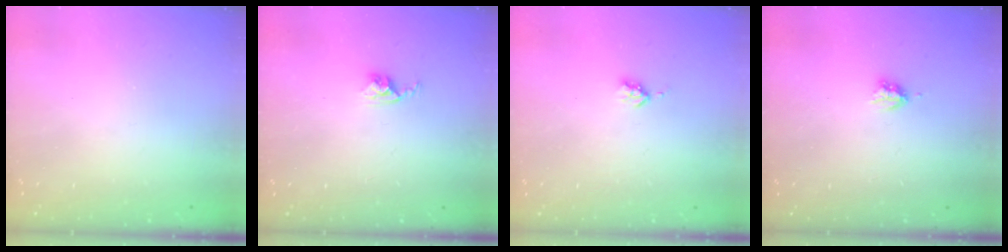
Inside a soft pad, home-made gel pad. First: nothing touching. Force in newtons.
{"total": 2.5, "press": 2.5, "slide": 0.4}
{"total": 2.7, "press": 2.6, "slide": 0.5}
{"total": 2.9, "press": 2.9, "slide": 0.5}